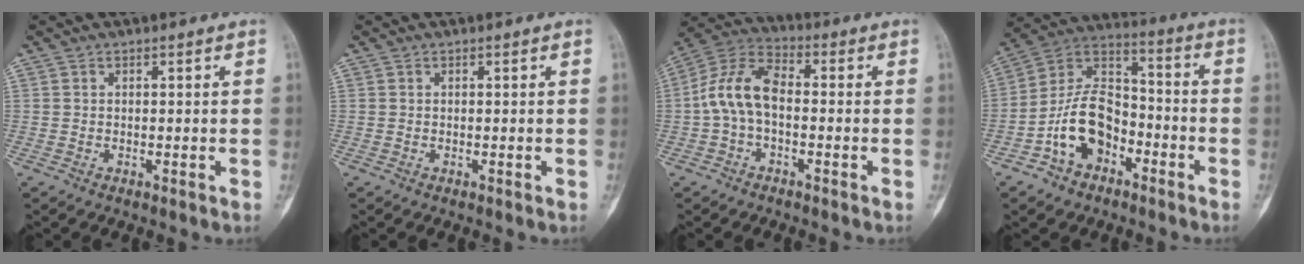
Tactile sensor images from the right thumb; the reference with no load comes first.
{"total": 0.0}
{"total": 10.0, "force": [-1.0, 5.8, 8.1], "torque": [-0.159, 0.033, -0.030]}
{"total": 14.1, "force": [-5.8, 9.3, 8.8], "torque": [-0.141, 0.062, -0.112]}